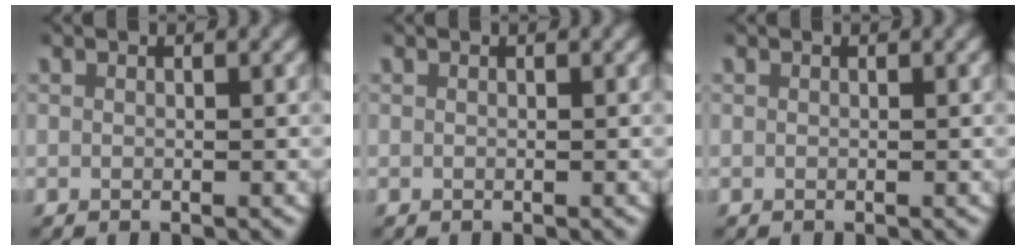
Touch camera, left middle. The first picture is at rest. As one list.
[{"total": 0.0}, {"total": 0.0}]